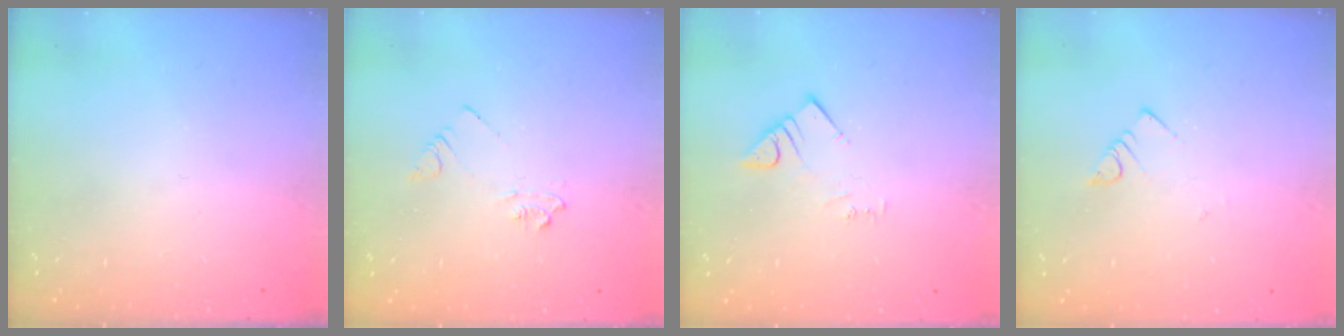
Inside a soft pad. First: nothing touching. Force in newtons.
{"total": 4.4, "press": 4.3, "slide": 0.7}
{"total": 3.0, "press": 3.0, "slide": 0.3}
{"total": 2.9, "press": 2.9, "slide": 0.2}